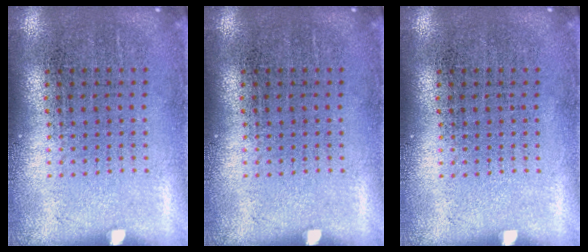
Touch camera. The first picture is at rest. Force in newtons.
{"total": 0.0}
{"total": 0.0}